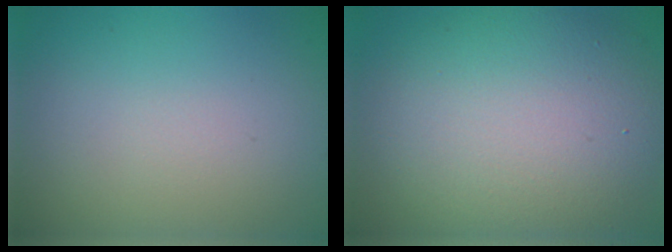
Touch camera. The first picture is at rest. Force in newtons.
{"total": 10.7, "press": 10.6, "slide": 0.5}